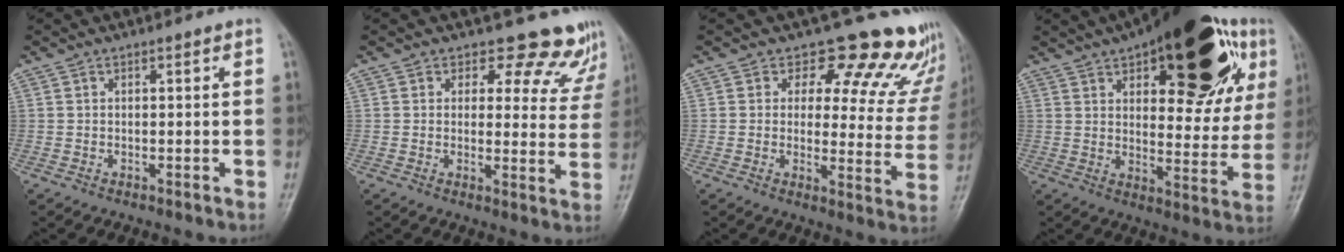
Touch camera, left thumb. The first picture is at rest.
{"total": 11.3, "force": [10.0, 5.2, 1.1], "torque": [0.044, -0.067, 0.088]}
{"total": 16.3, "force": [13.6, 7.3, 5.2], "torque": [0.003, -0.098, 0.133]}
{"total": 30.0, "force": [14.3, 12.4, 23.3], "torque": [-0.290, 0.003, 0.203]}